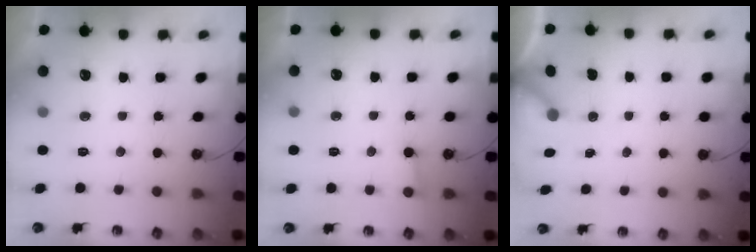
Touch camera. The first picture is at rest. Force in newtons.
{"total": 3.9, "press": 3.9, "slide": 0.4}
{"total": 3.5, "press": 3.5, "slide": 0.3}